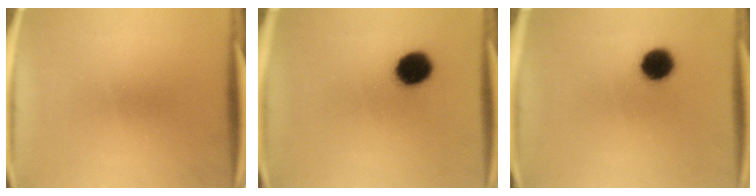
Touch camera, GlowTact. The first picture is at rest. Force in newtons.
{"total": 8.5}
{"total": 6.9}